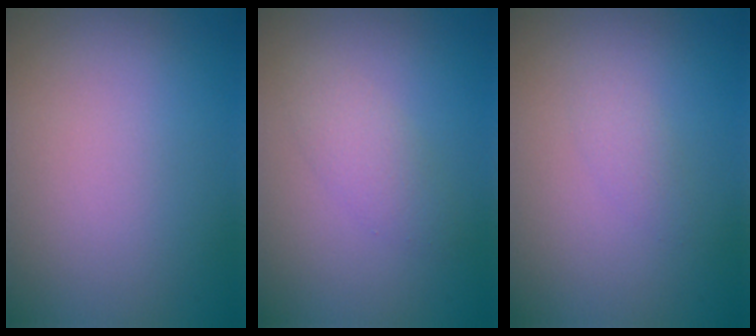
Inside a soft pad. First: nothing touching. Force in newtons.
{"total": 2.0, "press": 2.0, "slide": 0.1}
{"total": 1.1, "press": 1.1, "slide": 0.0}